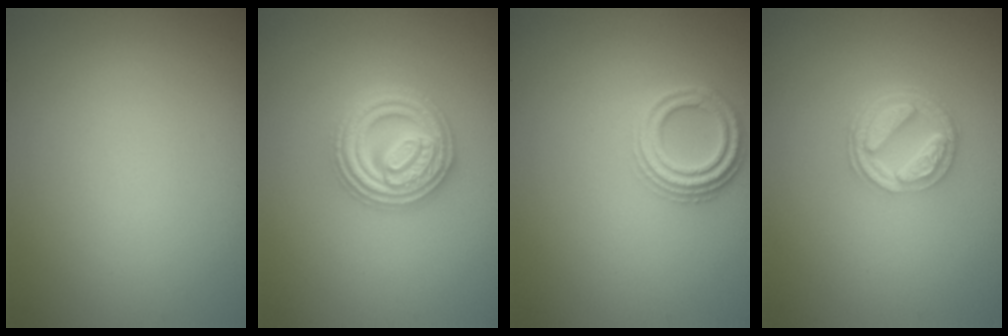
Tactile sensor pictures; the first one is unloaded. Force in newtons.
{"total": 4.9, "press": 4.8, "slide": 0.7}
{"total": 3.0, "press": 2.7, "slide": 1.1}
{"total": 4.5, "press": 3.3, "slide": 3.0}